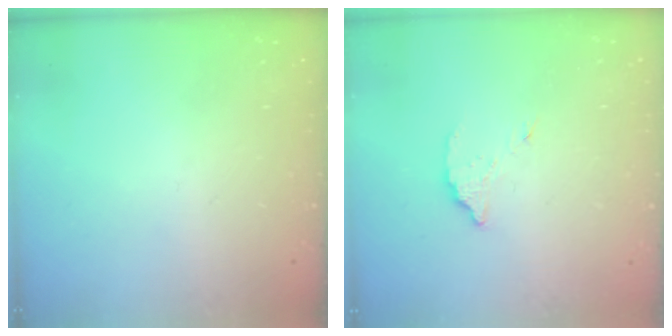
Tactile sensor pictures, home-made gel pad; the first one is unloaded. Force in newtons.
{"total": 2.9, "press": 2.9, "slide": 0.2}